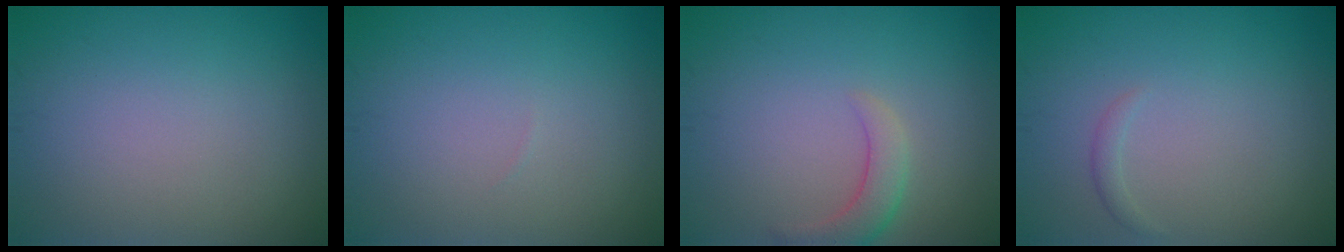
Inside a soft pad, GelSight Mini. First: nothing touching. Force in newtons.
{"total": 0.0}
{"total": 2.4, "press": 2.4, "slide": 0.2}
{"total": 0.7, "press": 0.7, "slide": 0.0}